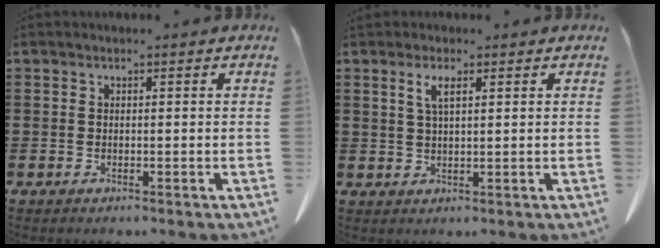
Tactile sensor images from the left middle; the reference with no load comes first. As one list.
[{"total": 3.2, "force": [1.5, 0.8, 2.7], "torque": [-0.057, 0.005, 0.025]}]